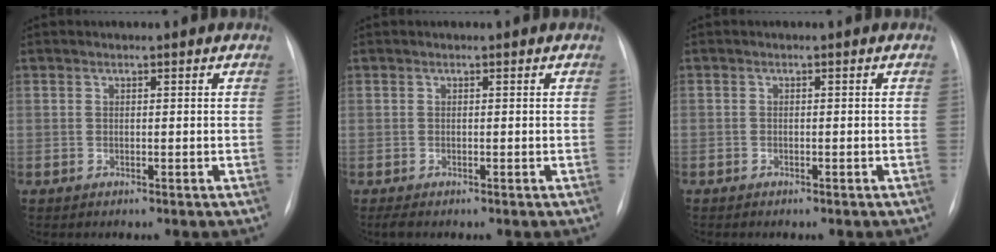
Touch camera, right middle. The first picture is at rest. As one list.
[{"total": 1.4, "force": [-1.1, 0.3, 0.8], "torque": [-0.011, -0.005, -0.011]}, {"total": 0.7, "force": [-0.5, 0.4, 0.1], "torque": [-0.002, 0.003, -0.007]}]